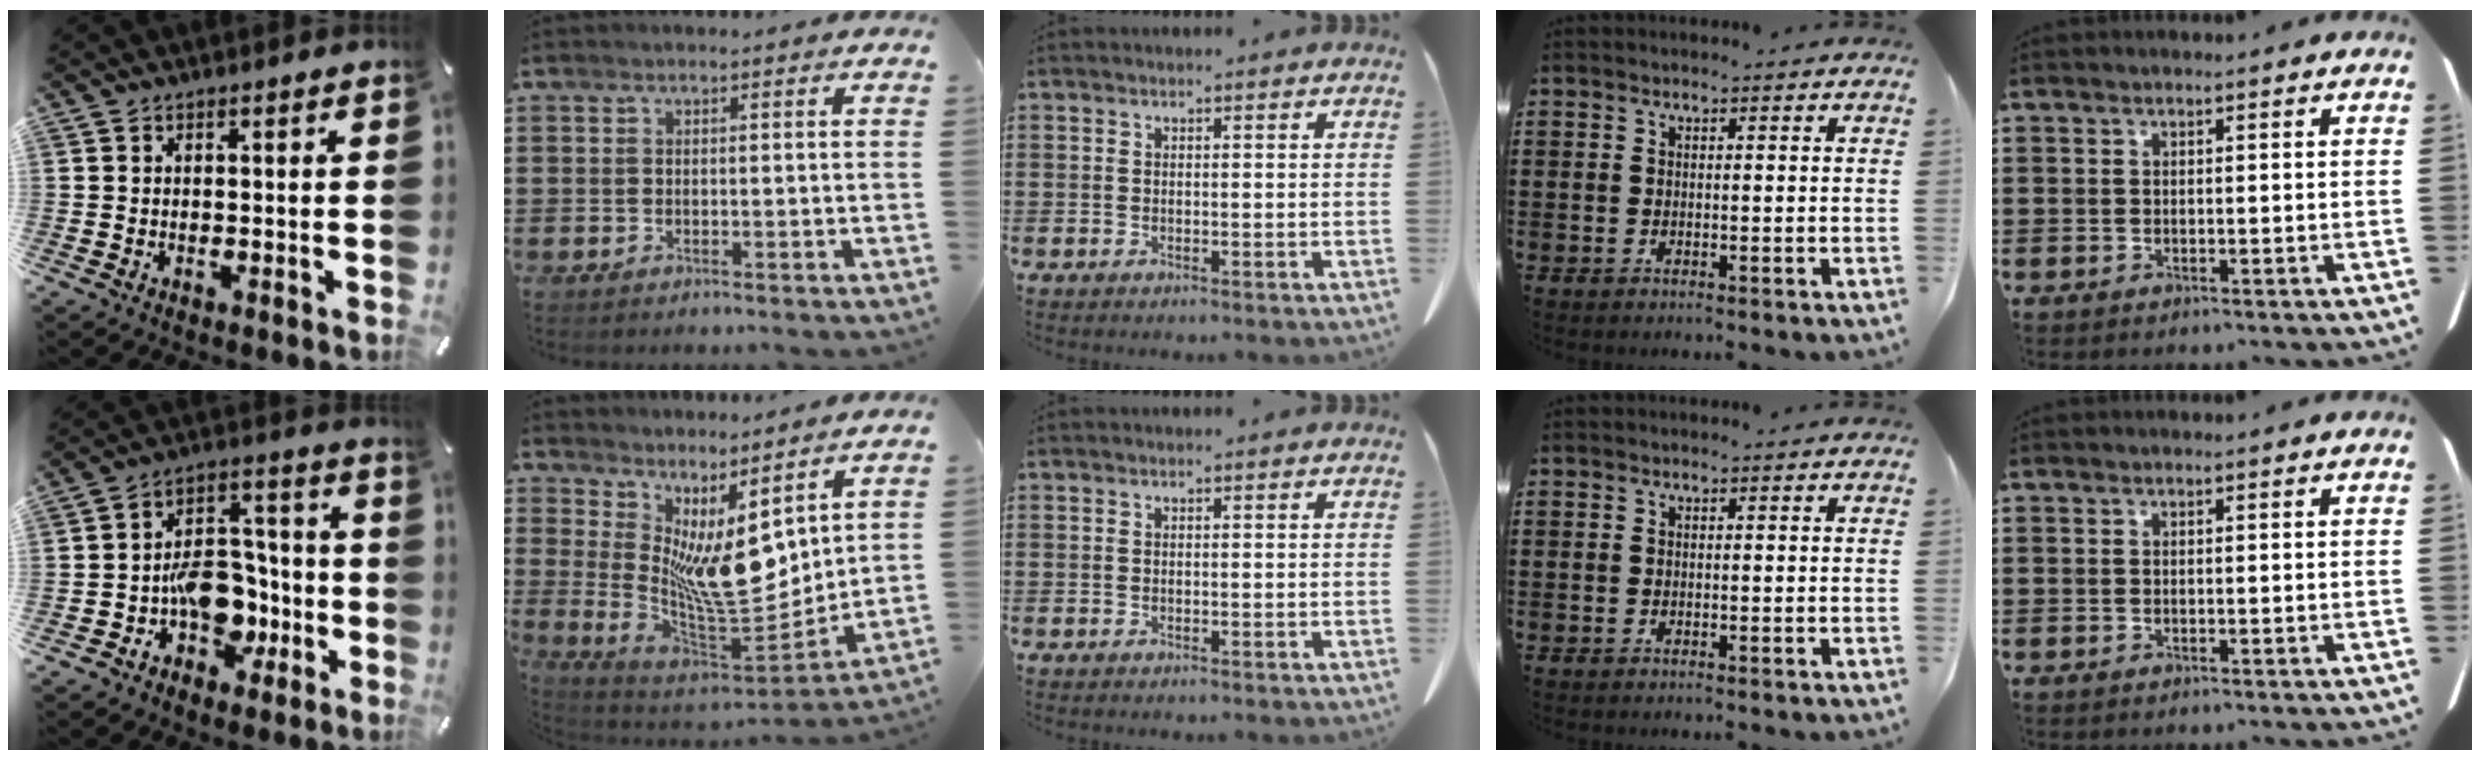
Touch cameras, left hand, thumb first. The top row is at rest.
{"thumb": {"total": 13.1, "force": [-4.3, 10.1, 7.2], "torque": [-0.094, 0.026, -0.064]}, "index": {"total": 9.4, "force": [3.3, 3.6, 8.1], "torque": [-0.153, -0.039, 0.062]}}